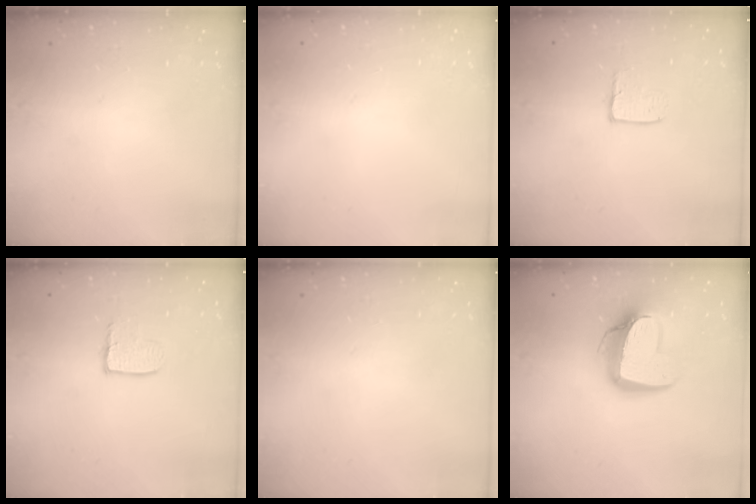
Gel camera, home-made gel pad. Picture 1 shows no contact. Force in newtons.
{"total": 0.0}
{"total": 4.0, "press": 4.0, "slide": 0.4}
{"total": 5.5, "press": 5.5, "slide": 0.4}
{"total": 0.0}
{"total": 14.4, "press": 14.3, "slide": 1.3}